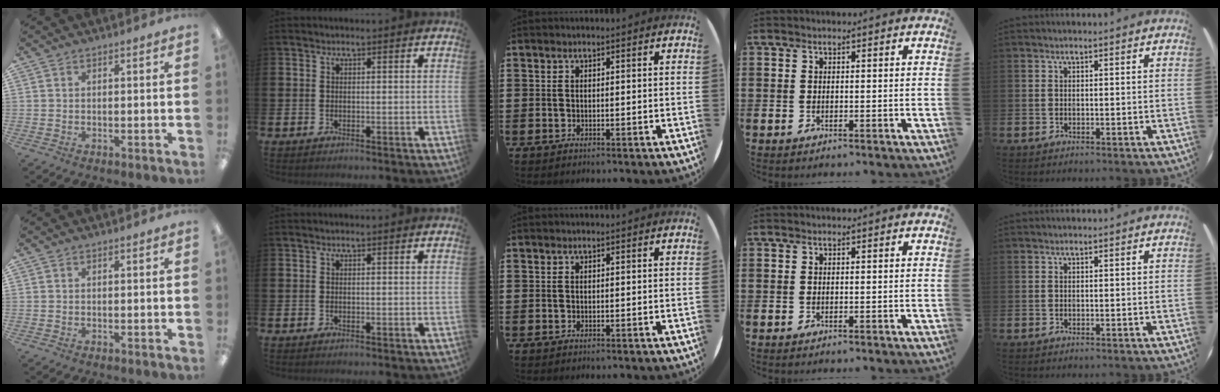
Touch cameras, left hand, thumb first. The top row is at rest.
{}